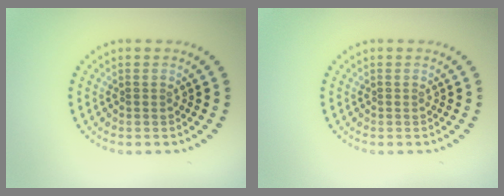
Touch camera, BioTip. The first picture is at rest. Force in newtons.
{"total": 0.0}